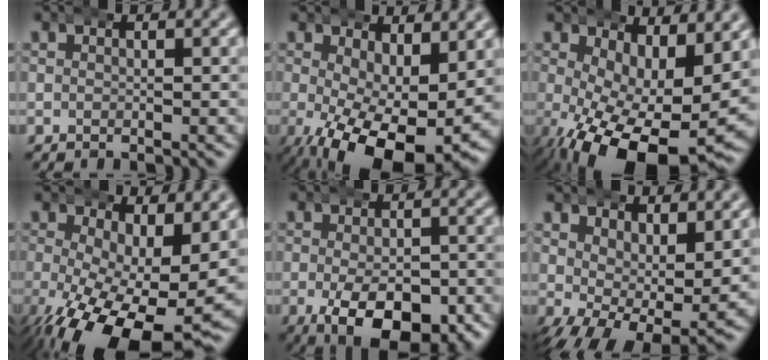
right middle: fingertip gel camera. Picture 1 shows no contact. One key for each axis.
{"total": 10.1, "fx": -4.0, "fy": 3.9, "fz": 8.4, "tx": -0.147, "ty": -0.051, "tz": -0.036}
{"total": 11.3, "fx": -3.7, "fy": 5.1, "fz": 9.4, "tx": -0.160, "ty": -0.053, "tz": -0.031}
{"total": 10.6, "fx": -3.3, "fy": 4.5, "fz": 9.0, "tx": -0.164, "ty": -0.056, "tz": -0.023}
{"total": 10.4, "fx": -4.1, "fy": 5.4, "fz": 7.9, "tx": -0.123, "ty": -0.032, "tz": -0.046}
{"total": 6.6, "fx": -0.6, "fy": 3.6, "fz": 5.4, "tx": -0.095, "ty": -0.047, "tz": 0.010}